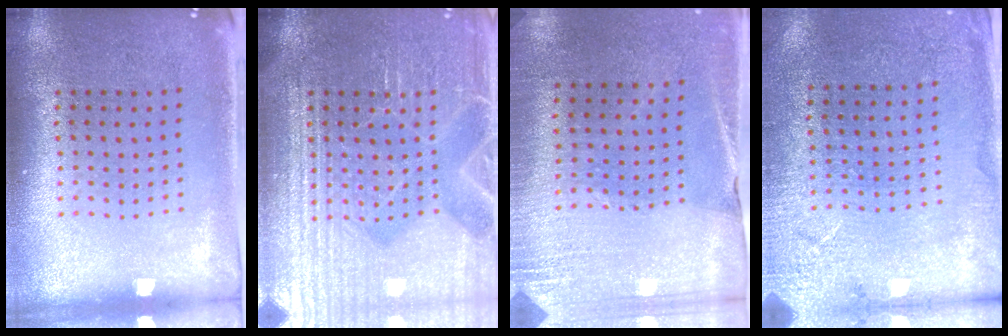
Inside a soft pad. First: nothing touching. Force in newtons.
{"total": 7.1, "press": 7.0, "slide": 1.1}
{"total": 2.6, "press": 2.5, "slide": 0.8}
{"total": 2.6, "press": 2.6, "slide": 0.4}